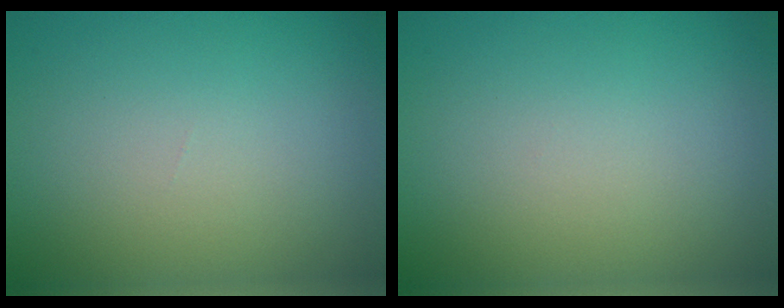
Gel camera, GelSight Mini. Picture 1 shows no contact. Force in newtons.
{"total": 0.0}